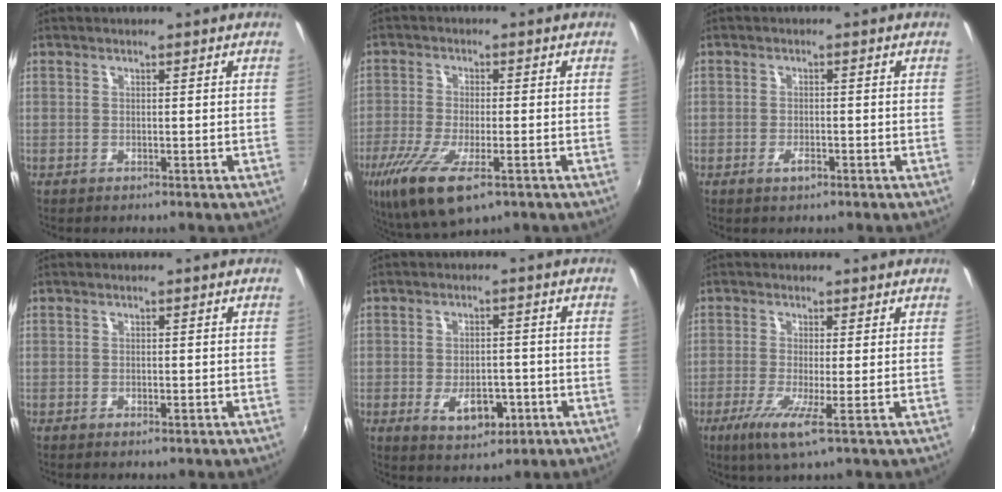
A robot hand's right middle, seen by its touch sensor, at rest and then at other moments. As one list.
[{"total": 14.1, "force": [-7.5, 4.9, 11.0], "torque": [-0.236, -0.057, -0.130]}, {"total": 1.9, "force": [-1.1, 1.0, 1.2], "torque": [-0.024, -0.002, -0.021]}, {"total": 0.9, "force": [-0.5, 0.4, 0.6], "torque": [-0.010, -0.002, -0.009]}, {"total": 7.4, "force": [-2.7, 4.5, 5.2], "torque": [-0.098, -0.004, -0.031]}, {"total": 5.7, "force": [-2.1, -0.2, 5.3], "torque": [-0.120, -0.019, -0.045]}]